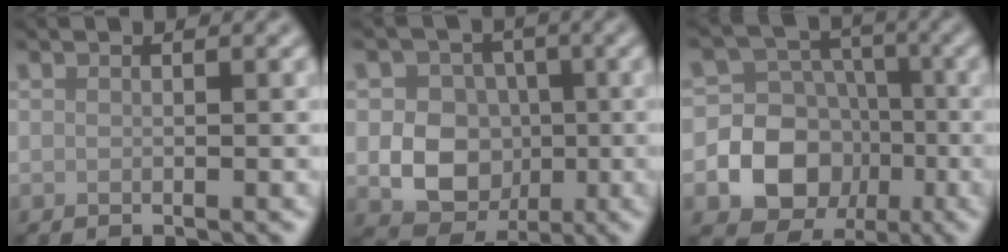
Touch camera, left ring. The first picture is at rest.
{"total": 6.9, "force": [-1.1, 5.8, 3.5], "torque": [-0.032, -0.001, -0.036]}
{"total": 11.0, "force": [-3.1, 9.8, 3.8], "torque": [-0.061, -0.008, -0.081]}